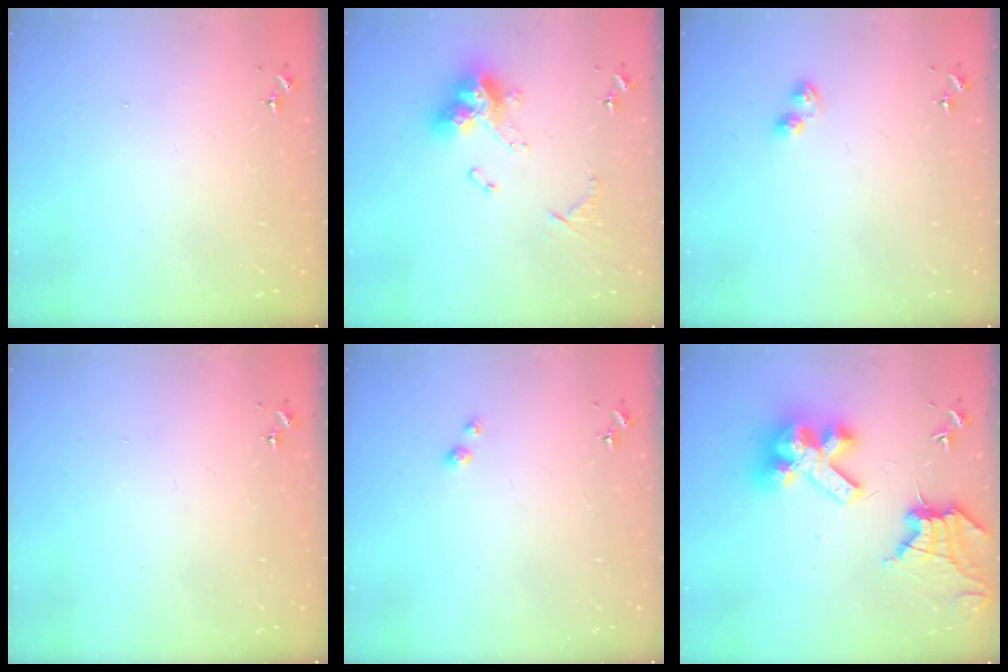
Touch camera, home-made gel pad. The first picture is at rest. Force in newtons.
{"total": 15.3, "press": 15.2, "slide": 1.7}
{"total": 4.5, "press": 4.5, "slide": 0.5}
{"total": 0.0}
{"total": 3.1, "press": 3.1, "slide": 0.3}
{"total": 17.1, "press": 16.9, "slide": 2.0}